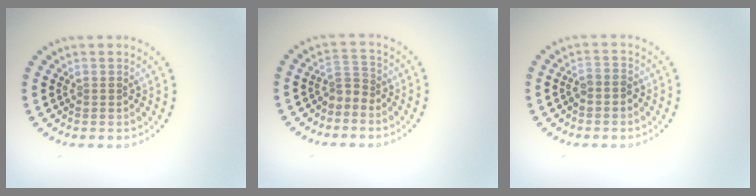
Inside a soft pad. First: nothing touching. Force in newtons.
{"total": 1.9, "press": 1.2, "slide": 1.5}
{"total": 1.5, "press": 1.3, "slide": 0.8}